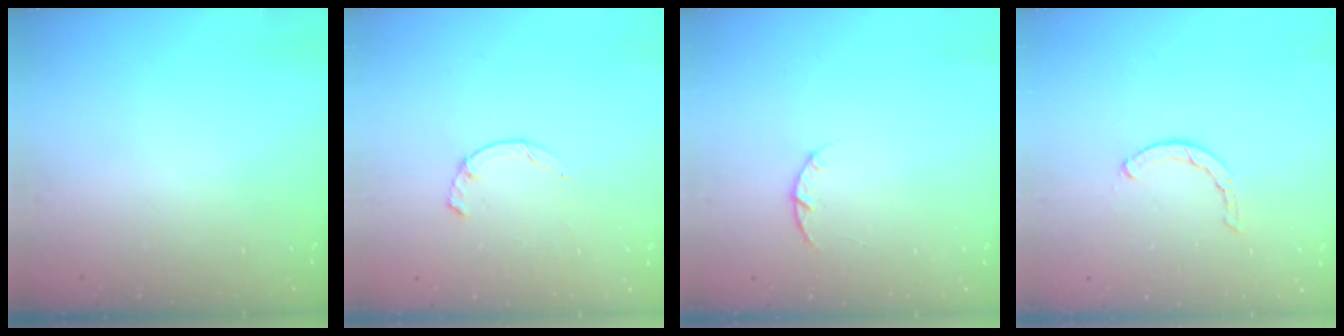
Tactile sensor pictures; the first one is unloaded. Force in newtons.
{"total": 1.9, "press": 1.9, "slide": 0.3}
{"total": 2.9, "press": 2.9, "slide": 0.5}
{"total": 0.5, "press": 0.5, "slide": 0.2}